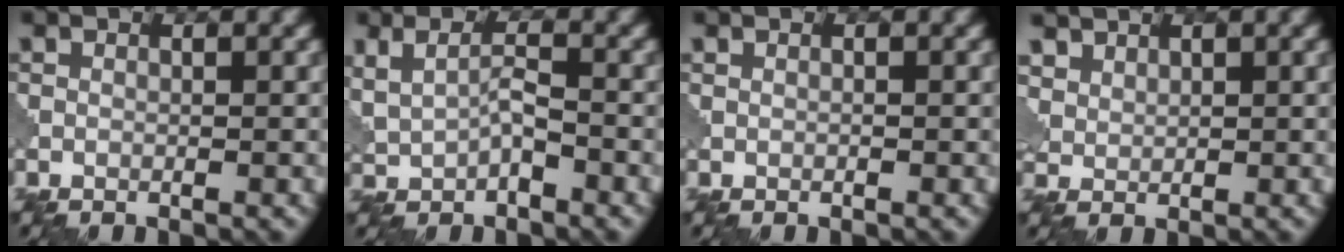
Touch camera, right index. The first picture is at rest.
{"total": 2.5, "force": [-0.1, 1.1, 2.3], "torque": [-0.052, -0.004, 0.001]}
{"total": 0.0}
{"total": 3.2, "force": [2.4, 2.0, 0.9], "torque": [-0.032, -0.008, 0.064]}